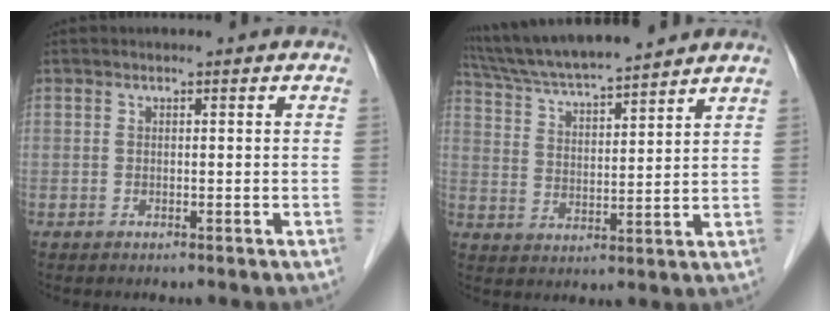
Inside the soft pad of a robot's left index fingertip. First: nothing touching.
{"total": 14.2, "force": [12.9, 0.4, 6.0], "torque": [-0.113, 0.019, 0.219]}